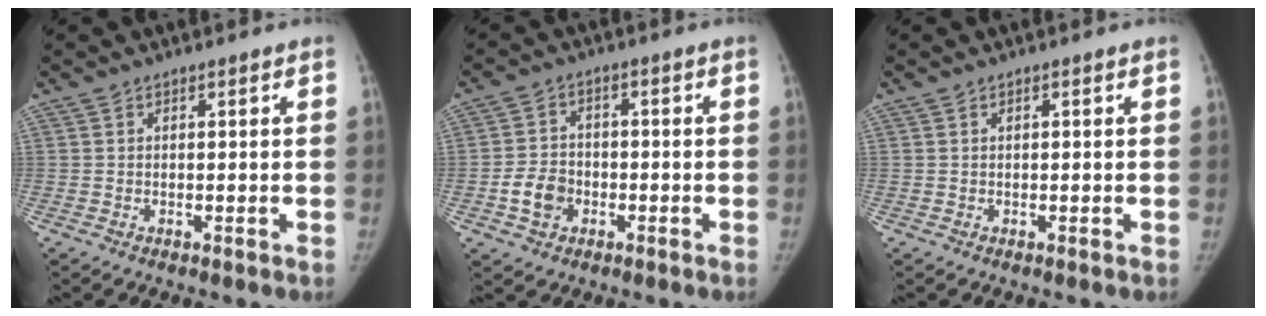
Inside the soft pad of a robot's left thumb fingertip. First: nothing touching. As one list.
[{"total": 5.8, "force": [-2.1, 4.7, 2.8], "torque": [-0.035, 0.017, -0.039]}, {"total": 0.0}]